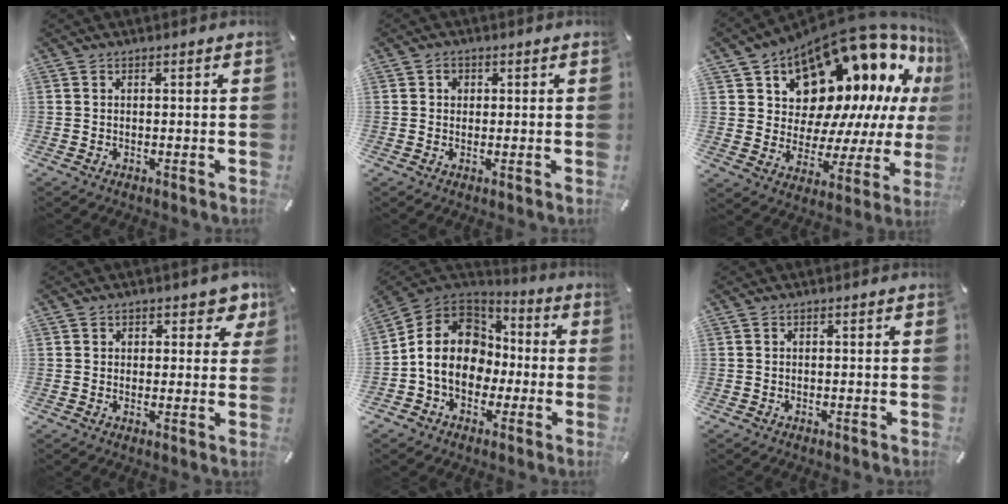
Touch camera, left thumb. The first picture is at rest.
{"total": 1.7, "force": [0.1, 1.6, 0.6], "torque": [-0.006, 0.004, -0.002]}
{"total": 21.5, "force": [13.6, 11.8, 11.7], "torque": [-0.163, -0.132, 0.255]}
{"total": 5.2, "force": [2.9, 3.7, 2.3], "torque": [-0.007, -0.012, 0.043]}
{"total": 14.9, "force": [-1.6, 12.5, 8.0], "torque": [-0.168, 0.028, -0.026]}
{"total": 0.0}